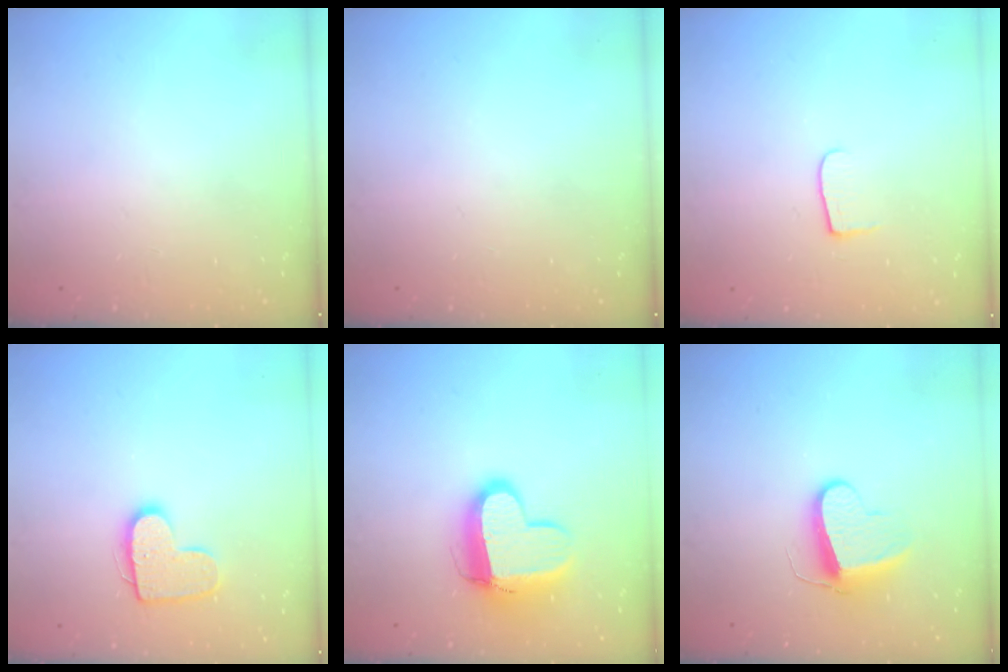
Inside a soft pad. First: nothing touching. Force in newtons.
{"total": 0.0}
{"total": 6.0, "press": 6.0, "slide": 0.6}
{"total": 11.8, "press": 11.8, "slide": 0.6}
{"total": 12.9, "press": 12.8, "slide": 1.4}
{"total": 10.3, "press": 10.2, "slide": 0.9}